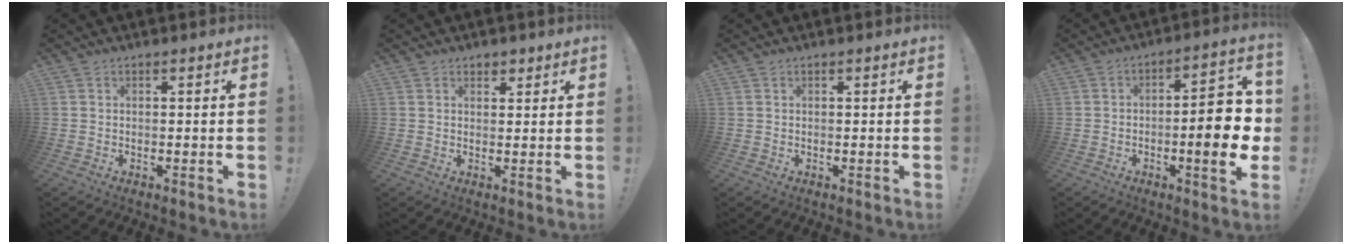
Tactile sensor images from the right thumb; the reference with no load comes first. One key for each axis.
{"total": 2.2, "fx": 1.5, "fy": 1.6, "fz": 0.5, "tx": 0.002, "ty": -0.007, "tz": 0.024}
{"total": 0.0}
{"total": 14.1, "fx": -2.2, "fy": 4.0, "fz": 13.4, "tx": -0.166, "ty": 0.001, "tz": -0.037}